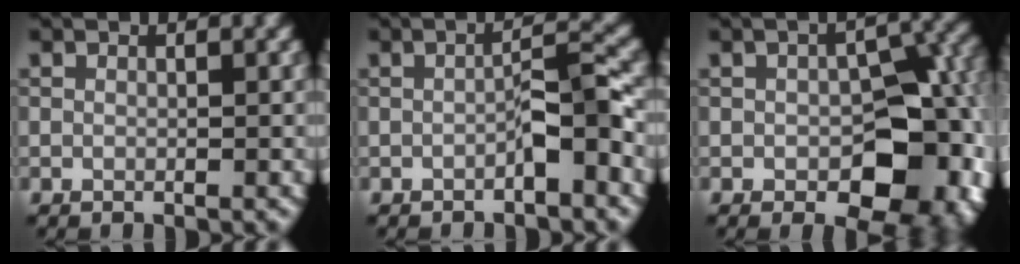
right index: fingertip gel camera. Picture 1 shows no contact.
{"total": 2.8, "force": [-1.3, 0.4, 2.4], "torque": [-0.038, 0.015, -0.023]}
{"total": 11.0, "force": [-2.0, 6.3, 8.8], "torque": [-0.101, -0.010, -0.019]}